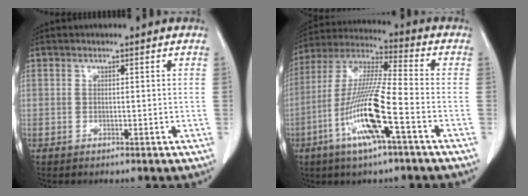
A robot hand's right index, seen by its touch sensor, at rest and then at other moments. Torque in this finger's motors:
{"motor_torque": [2.14, 0.00, 0.46, 0.21]}